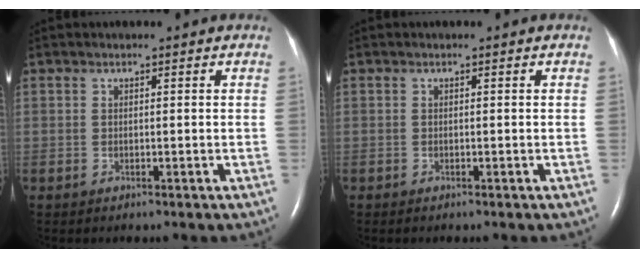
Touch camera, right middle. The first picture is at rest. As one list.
[{"total": 0.0}]